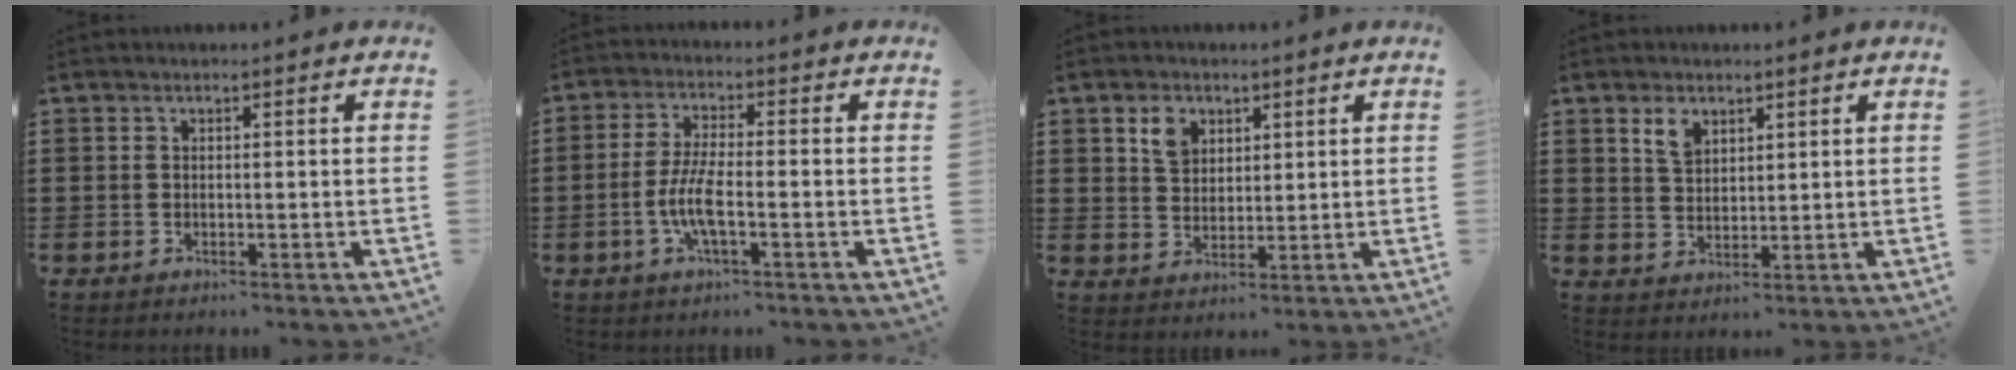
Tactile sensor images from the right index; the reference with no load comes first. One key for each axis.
{"total": 5.9, "fx": -1.9, "fy": 1.4, "fz": 5.4, "tx": -0.126, "ty": -0.009, "tz": -0.045}
{"total": 4.3, "fx": 2.4, "fy": 3.1, "fz": 1.7, "tx": -0.038, "ty": 0.007, "tz": 0.042}
{"total": 3.6, "fx": 2.3, "fy": 2.1, "fz": 1.9, "tx": -0.037, "ty": 0.003, "tz": 0.041}